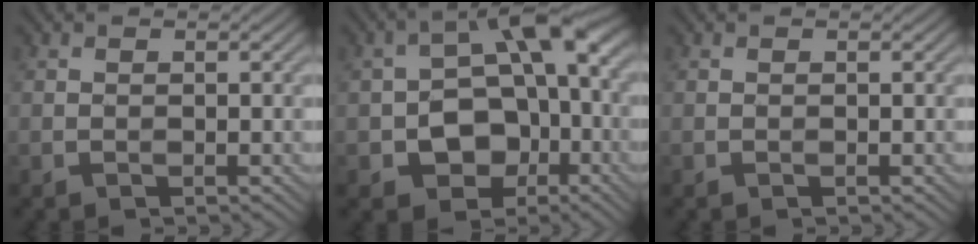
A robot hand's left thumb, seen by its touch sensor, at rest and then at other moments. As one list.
[{"total": 11.0, "force": [-2.7, 7.5, 7.6], "torque": [-0.111, -0.005, -0.056]}, {"total": 0.0}]